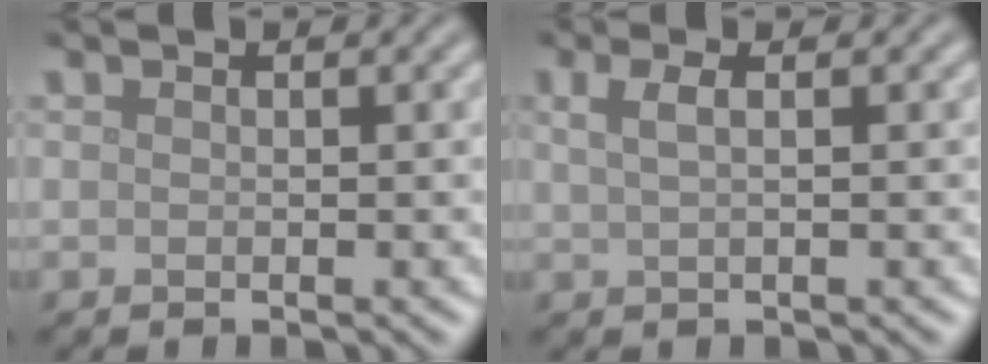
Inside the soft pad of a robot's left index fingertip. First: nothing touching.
{"total": 2.0, "force": [0.7, 0.8, 1.7], "torque": [-0.026, 0.003, 0.010]}